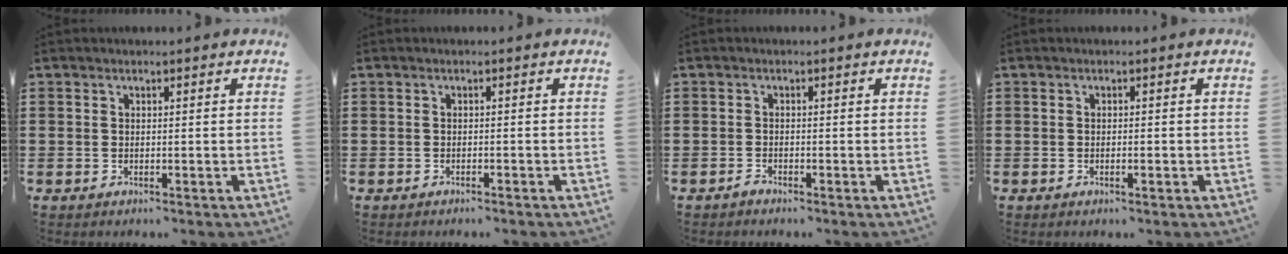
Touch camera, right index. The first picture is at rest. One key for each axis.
{"total": 0.8, "fx": -0.8, "fy": -0.1, "fz": 0.1, "tx": -0.005, "ty": -0.003, "tz": -0.015}
{"total": 1.0, "fx": -0.9, "fy": 0.1, "fz": 0.1, "tx": -0.003, "ty": 0.000, "tz": -0.020}
{"total": 0.9, "fx": -0.4, "fy": 0.2, "fz": 0.8, "tx": -0.016, "ty": -0.004, "tz": -0.006}